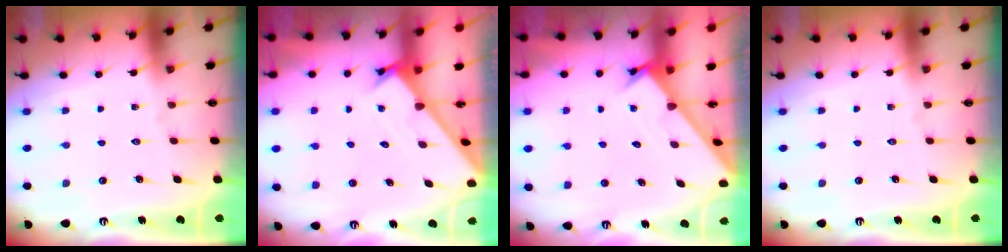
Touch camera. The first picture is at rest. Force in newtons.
{"total": 1.7, "press": 1.7, "slide": 0.1}
{"total": 1.8, "press": 1.8, "slide": 0.1}
{"total": 0.0}